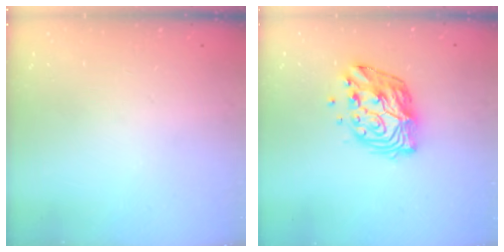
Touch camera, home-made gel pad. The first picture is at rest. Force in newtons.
{"total": 11.7, "press": 11.7, "slide": 1.1}